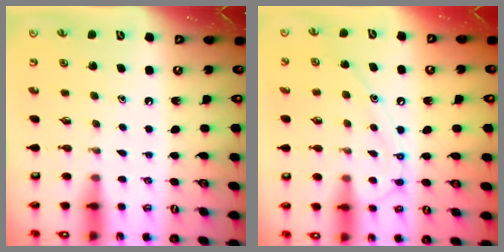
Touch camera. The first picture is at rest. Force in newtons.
{"total": 11.2, "press": 11.1, "slide": 1.1}